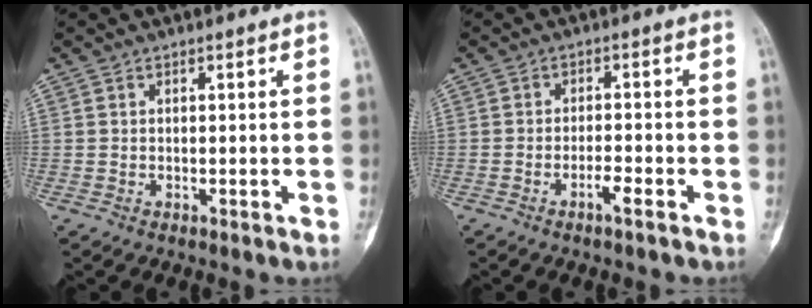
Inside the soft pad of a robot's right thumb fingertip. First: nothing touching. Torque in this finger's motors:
{"motor_torque": [-0.19, -0.05, -0.36, -0.05, 0.00]}